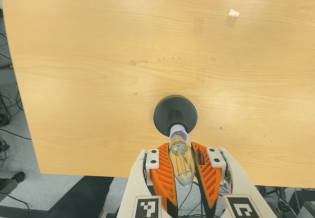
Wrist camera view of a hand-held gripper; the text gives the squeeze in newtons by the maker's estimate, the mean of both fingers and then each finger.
{"total": 23.5, "left": 25.8, "right": 21.1}